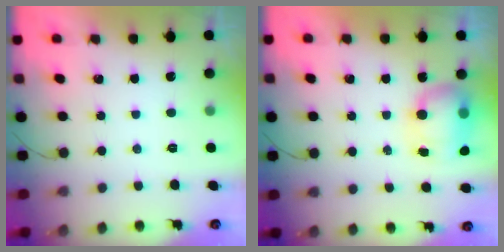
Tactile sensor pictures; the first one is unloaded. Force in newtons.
{"total": 11.7, "press": 9.3, "slide": 7.1}